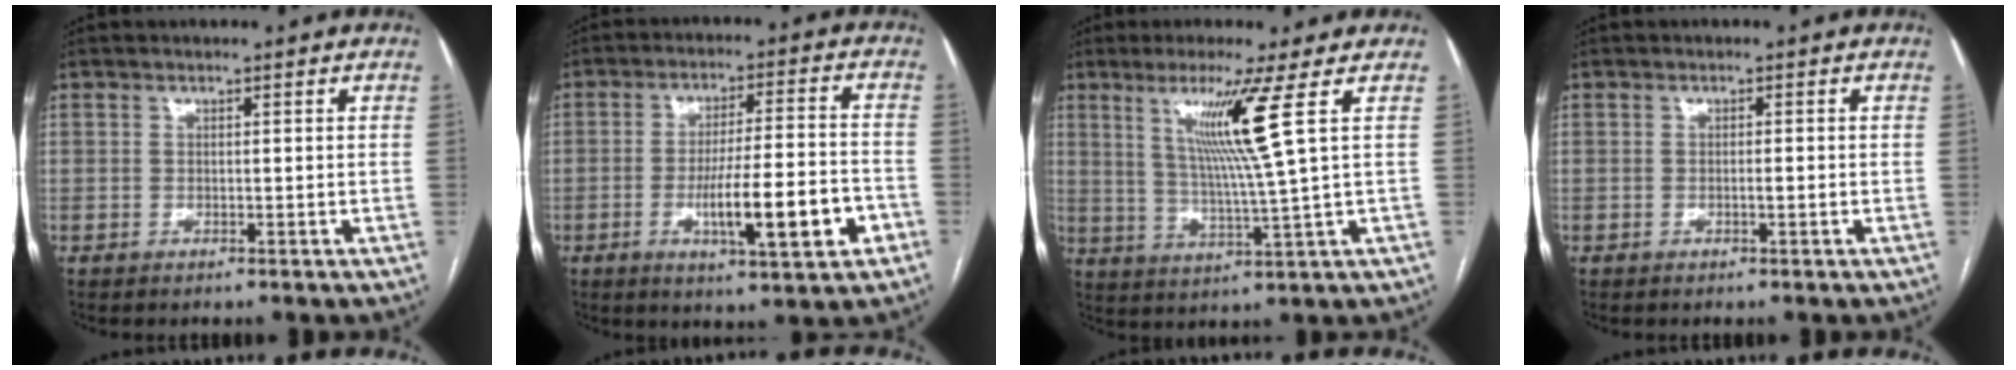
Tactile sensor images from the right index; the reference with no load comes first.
{"total": 12.2, "force": [-4.2, 1.4, 11.3], "torque": [-0.183, 0.000, -0.061]}
{"total": 9.0, "force": [3.5, -2.9, 7.8], "torque": [-0.143, -0.017, 0.071]}
{"total": 0.9, "force": [-0.3, 0.0, 0.8], "torque": [-0.015, 0.001, -0.005]}